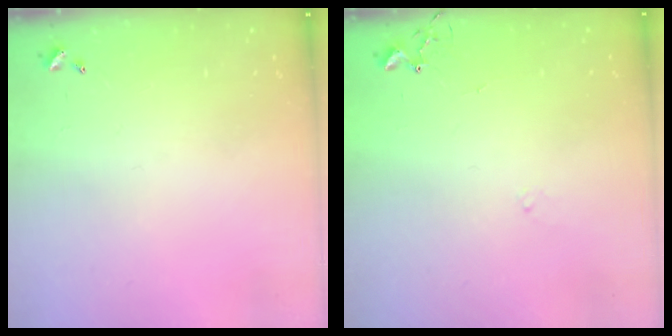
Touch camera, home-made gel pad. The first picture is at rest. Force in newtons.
{"total": 6.5, "press": 6.5, "slide": 0.7}